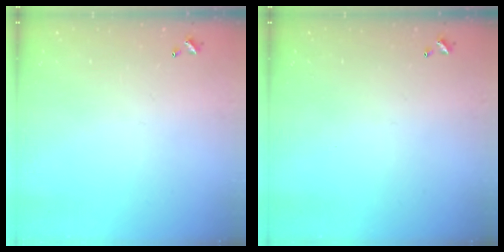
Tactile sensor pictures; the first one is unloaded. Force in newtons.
{"total": 0.0}